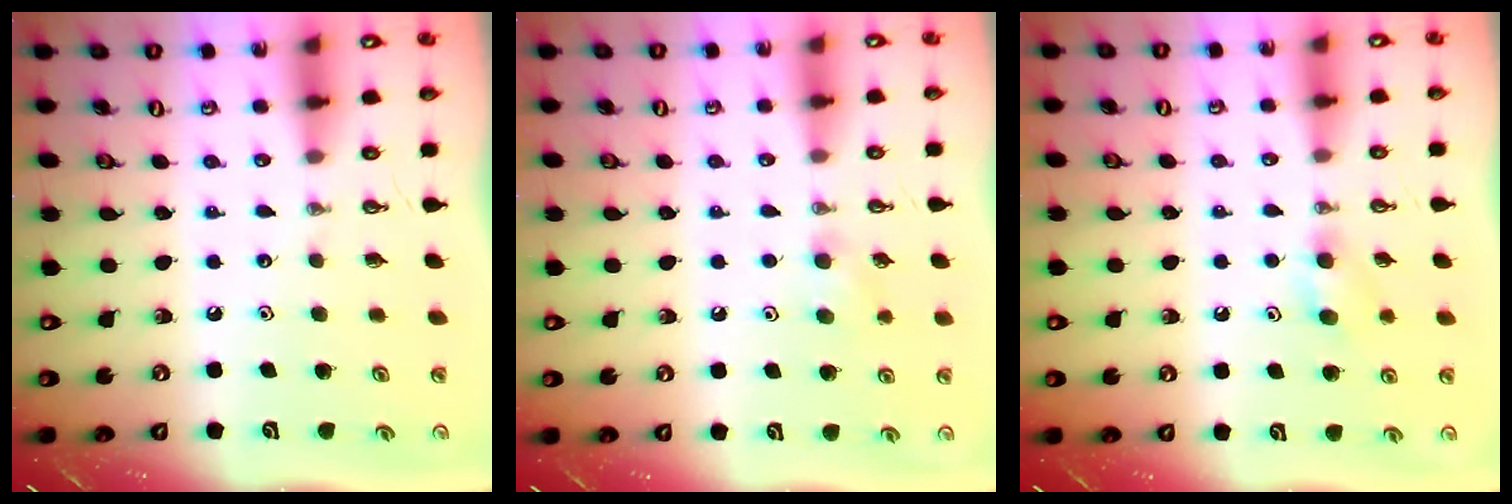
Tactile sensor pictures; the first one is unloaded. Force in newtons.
{"total": 6.7, "press": 6.0, "slide": 2.8}
{"total": 5.3, "press": 5.1, "slide": 1.3}